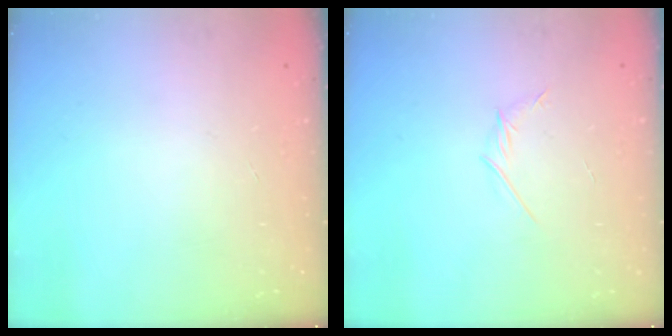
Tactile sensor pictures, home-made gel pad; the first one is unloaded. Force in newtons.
{"total": 2.8, "press": 2.7, "slide": 0.8}